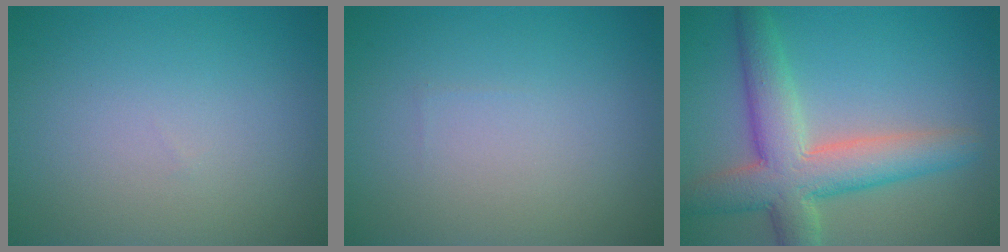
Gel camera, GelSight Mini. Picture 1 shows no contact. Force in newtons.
{"total": 0.0}
{"total": 7.5, "press": 7.5, "slide": 0.4}